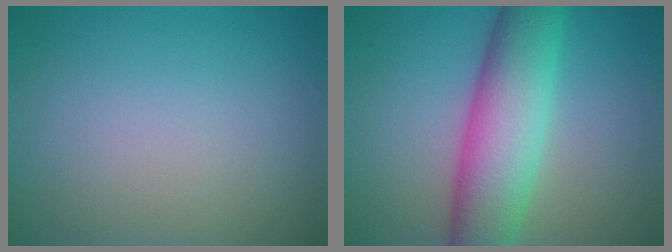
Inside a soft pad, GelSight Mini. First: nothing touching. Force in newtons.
{"total": 8.8, "press": 8.8, "slide": 0.1}